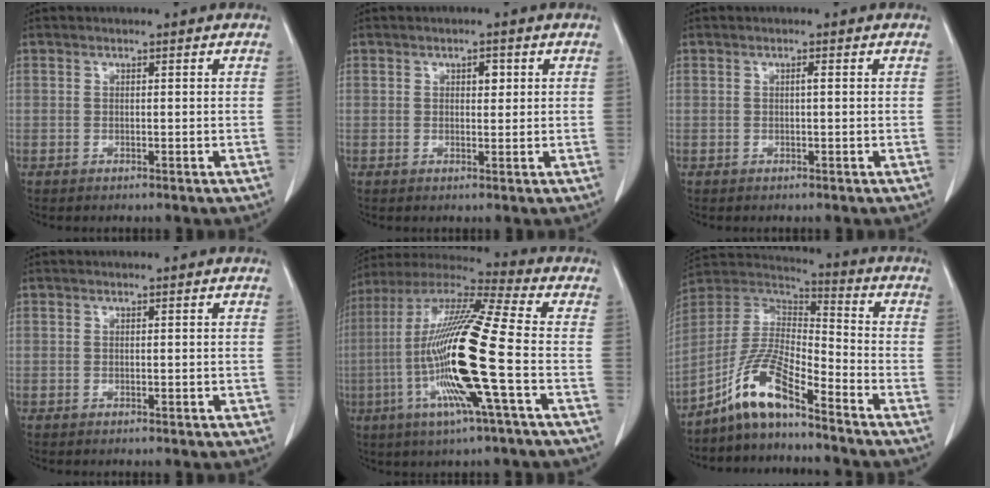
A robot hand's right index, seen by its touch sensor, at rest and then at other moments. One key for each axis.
{"total": 1.8, "fx": 0.6, "fy": 0.9, "fz": 1.4, "tx": -0.017, "ty": 0.000, "tz": 0.008}
{"total": 0.5, "fx": 0.0, "fy": 0.0, "fz": 0.5, "tx": -0.009, "ty": 0.001, "tz": 0.001}
{"total": 0.7, "fx": -0.2, "fy": 0.2, "fz": 0.6, "tx": -0.010, "ty": -0.001, "tz": -0.001}
{"total": 19.4, "fx": -4.3, "fy": -0.2, "fz": 19.0, "tx": -0.388, "ty": -0.012, "tz": -0.094}
{"total": 10.5, "fx": -7.6, "fy": 1.5, "fz": 7.1, "tx": -0.162, "ty": 0.014, "tz": -0.147}